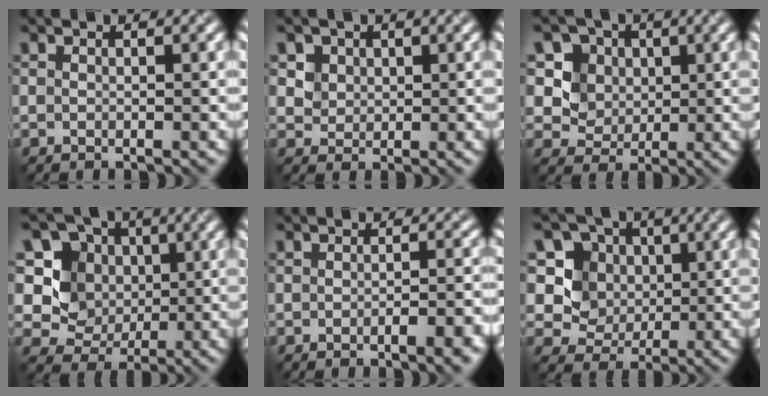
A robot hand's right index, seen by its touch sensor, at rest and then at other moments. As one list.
[{"total": 3.0, "force": [1.6, 2.4, 1.1], "torque": [-0.040, -0.007, 0.043]}, {"total": 4.5, "force": [1.5, 3.9, 1.6], "torque": [-0.037, -0.016, 0.032]}, {"total": 6.0, "force": [1.2, 5.3, 2.4], "torque": [-0.045, -0.008, 0.005]}, {"total": 3.1, "force": [-1.4, 0.9, 2.7], "torque": [-0.028, -0.001, -0.023]}, {"total": 5.1, "force": [1.4, 4.6, 2.0], "torque": [-0.040, -0.006, 0.014]}]